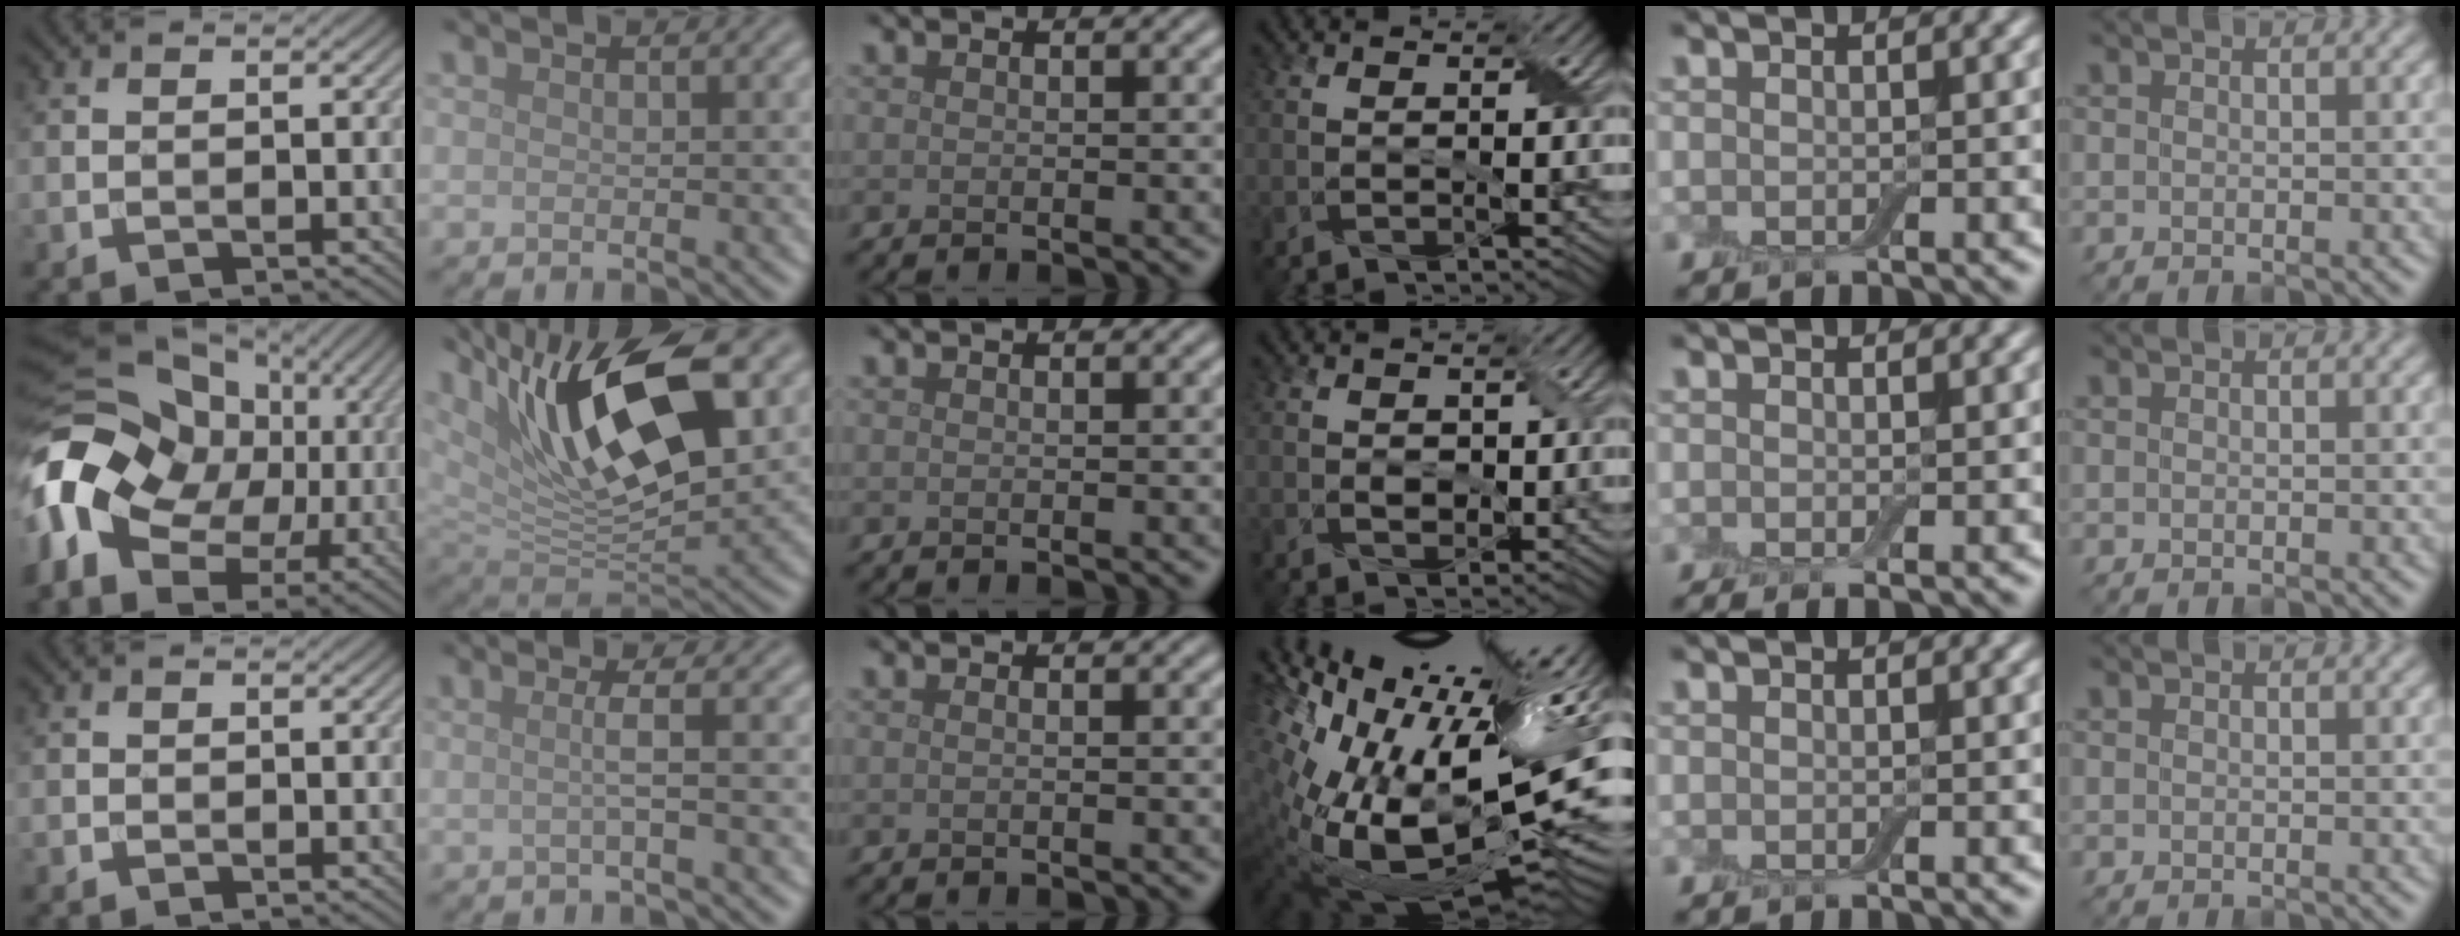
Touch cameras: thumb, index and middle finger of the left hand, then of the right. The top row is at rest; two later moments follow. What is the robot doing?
{"motion": "peel", "object": "aluminum foil"}